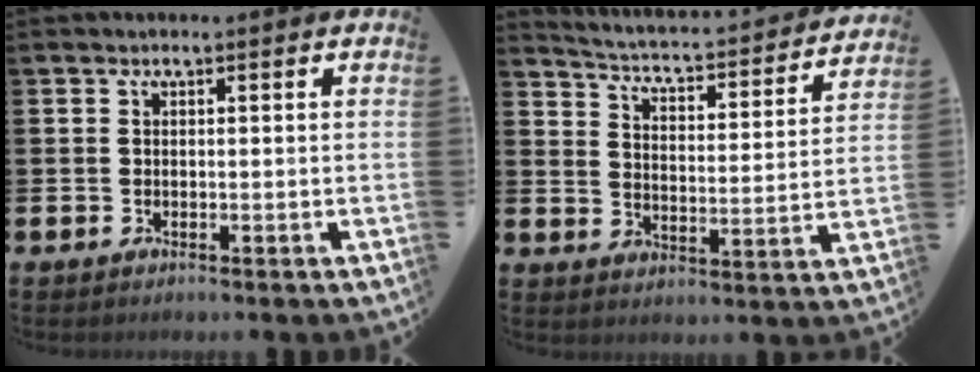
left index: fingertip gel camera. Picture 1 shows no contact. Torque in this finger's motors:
{"motor_torque": [0.84, -1.30, 0.03, 0.01]}